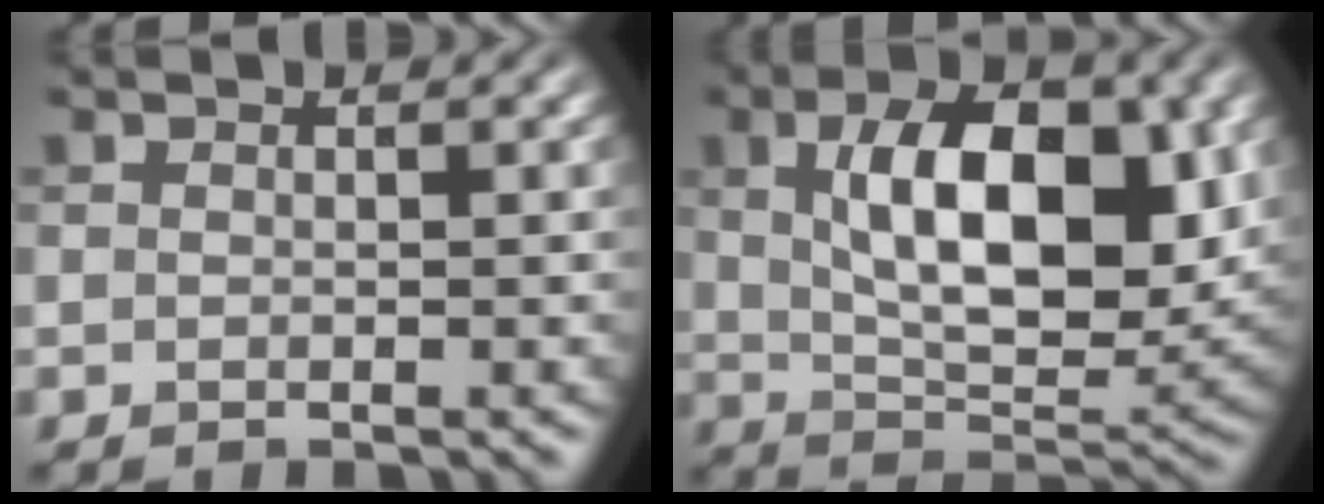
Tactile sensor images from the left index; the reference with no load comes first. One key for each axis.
{"total": 10.7, "fx": 2.3, "fy": 5.3, "fz": 9.1, "tx": -0.141, "ty": -0.002, "tz": 0.042}